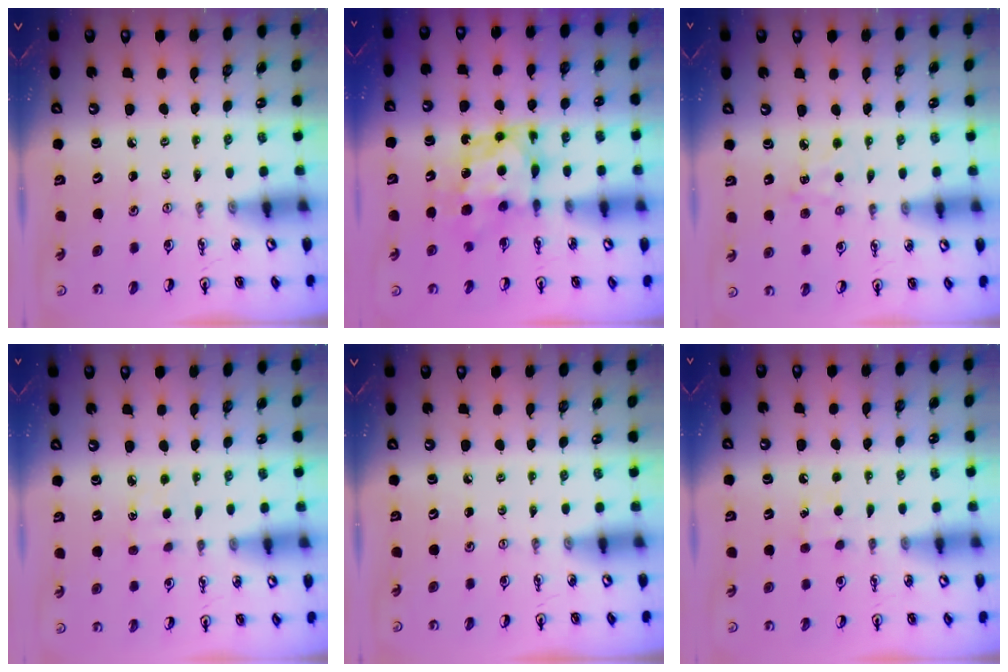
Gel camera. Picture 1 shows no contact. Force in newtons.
{"total": 7.3, "press": 7.2, "slide": 0.6}
{"total": 4.7, "press": 4.7, "slide": 0.6}
{"total": 2.0, "press": 2.0, "slide": 0.3}
{"total": 0.0}
{"total": 4.8, "press": 4.7, "slide": 0.6}